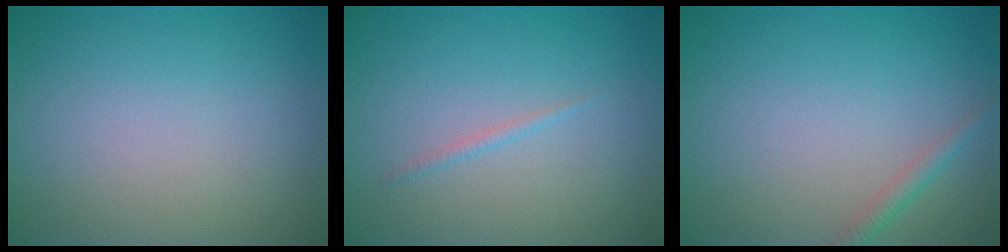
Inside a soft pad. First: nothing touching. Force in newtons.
{"total": 0.6, "press": 0.6, "slide": 0.1}
{"total": 1.4, "press": 1.4, "slide": 0.1}